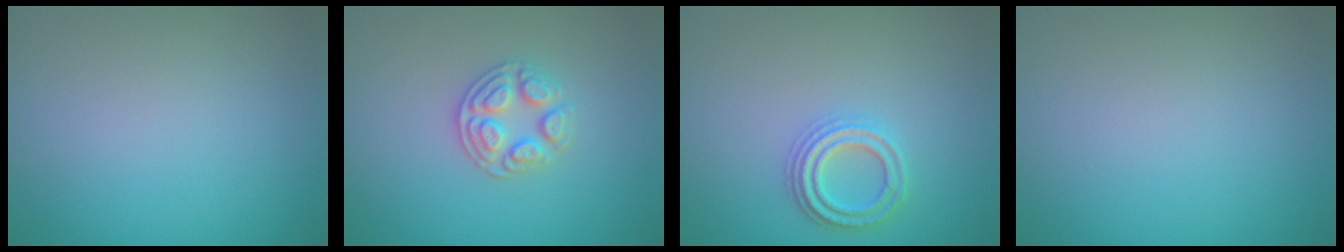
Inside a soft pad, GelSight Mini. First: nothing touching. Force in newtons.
{"total": 2.9, "press": 2.7, "slide": 1.0}
{"total": 2.5, "press": 2.4, "slide": 0.4}
{"total": 0.0}